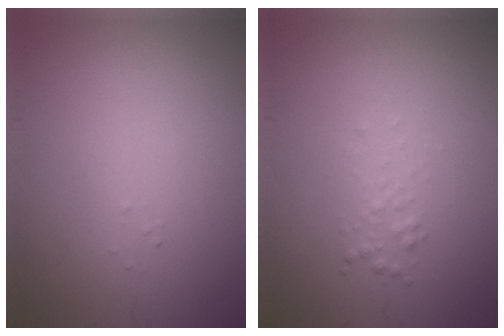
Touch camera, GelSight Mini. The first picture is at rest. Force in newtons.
{"total": 0.9, "press": 0.9, "slide": 0.0}